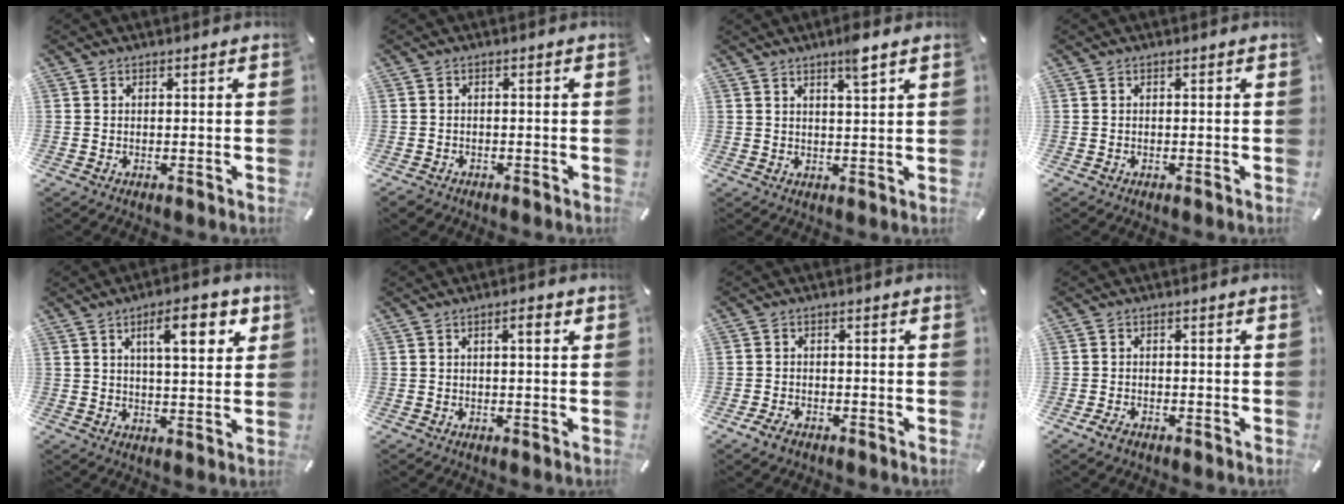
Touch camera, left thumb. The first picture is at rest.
{"total": 1.5, "force": [-1.2, 0.8, 0.3], "torque": [-0.013, 0.003, -0.029]}
{"total": 4.5, "force": [3.1, 0.3, 3.2], "torque": [-0.055, -0.012, 0.049]}
{"total": 0.0}
{"total": 11.0, "force": [4.9, 3.7, 9.2], "torque": [-0.138, -0.009, 0.073]}
{"total": 2.9, "force": [1.1, 0.7, 2.5], "torque": [-0.036, 0.001, 0.012]}
{"total": 2.6, "force": [-1.9, 1.5, 1.0], "torque": [-0.025, 0.007, -0.038]}
{"total": 2.2, "force": [-1.6, 1.3, 0.9], "torque": [-0.023, 0.004, -0.033]}